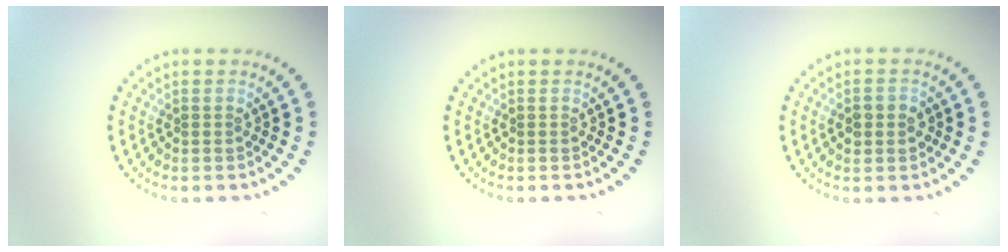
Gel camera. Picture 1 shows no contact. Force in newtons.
{"total": 0.0}
{"total": 1.9, "press": 1.9, "slide": 0.0}